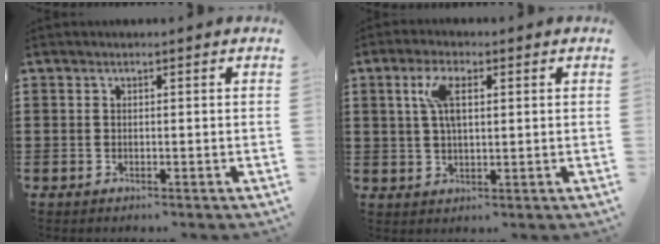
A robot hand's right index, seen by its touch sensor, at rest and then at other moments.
{"total": 5.5, "force": [1.7, 2.1, 4.8], "torque": [-0.102, 0.010, 0.027]}